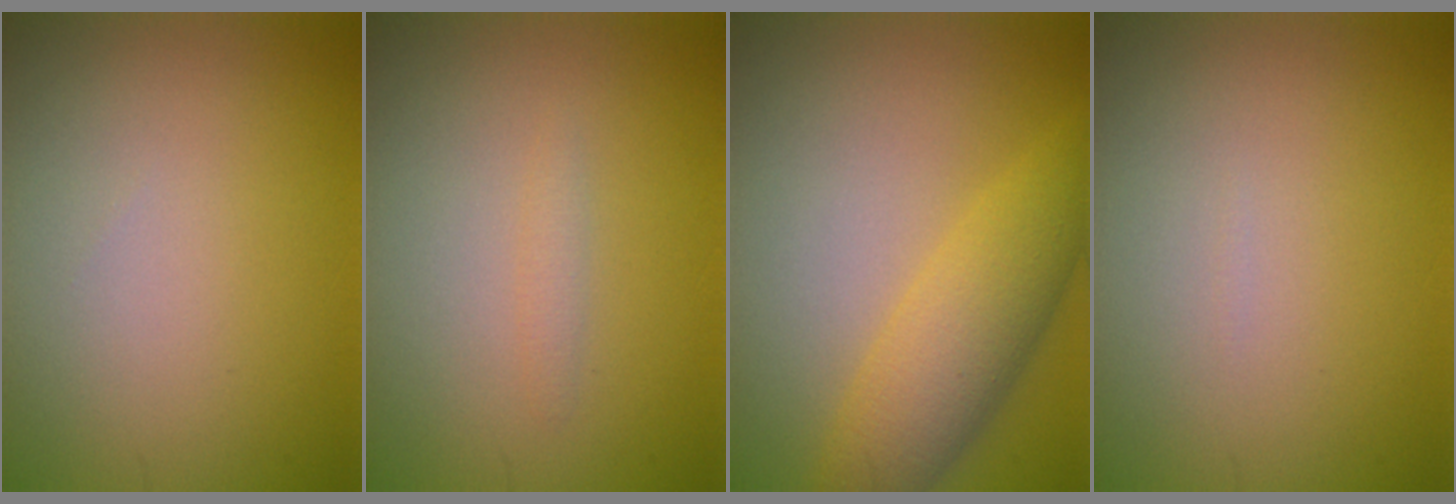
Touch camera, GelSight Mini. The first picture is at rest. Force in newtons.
{"total": 0.8, "press": 0.8, "slide": 0.0}
{"total": 5.6, "press": 5.6, "slide": 0.1}
{"total": 0.0}